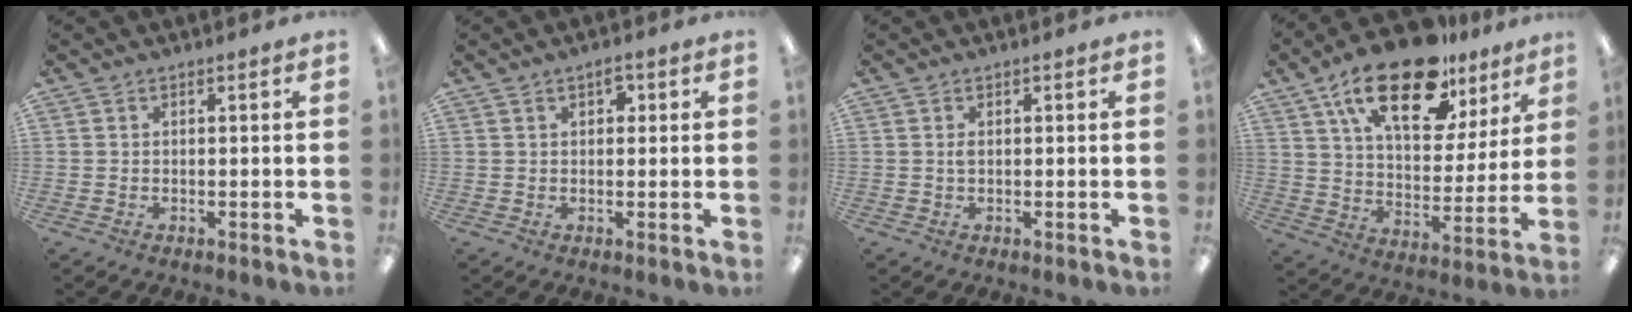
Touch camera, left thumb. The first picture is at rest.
{"total": 2.7, "force": [1.3, 1.7, 1.7], "torque": [-0.011, -0.003, 0.015]}
{"total": 1.1, "force": [0.2, 0.6, 0.9], "torque": [-0.018, 0.004, 0.002]}
{"total": 22.1, "force": [14.1, 10.0, 13.7], "torque": [-0.225, -0.069, 0.241]}